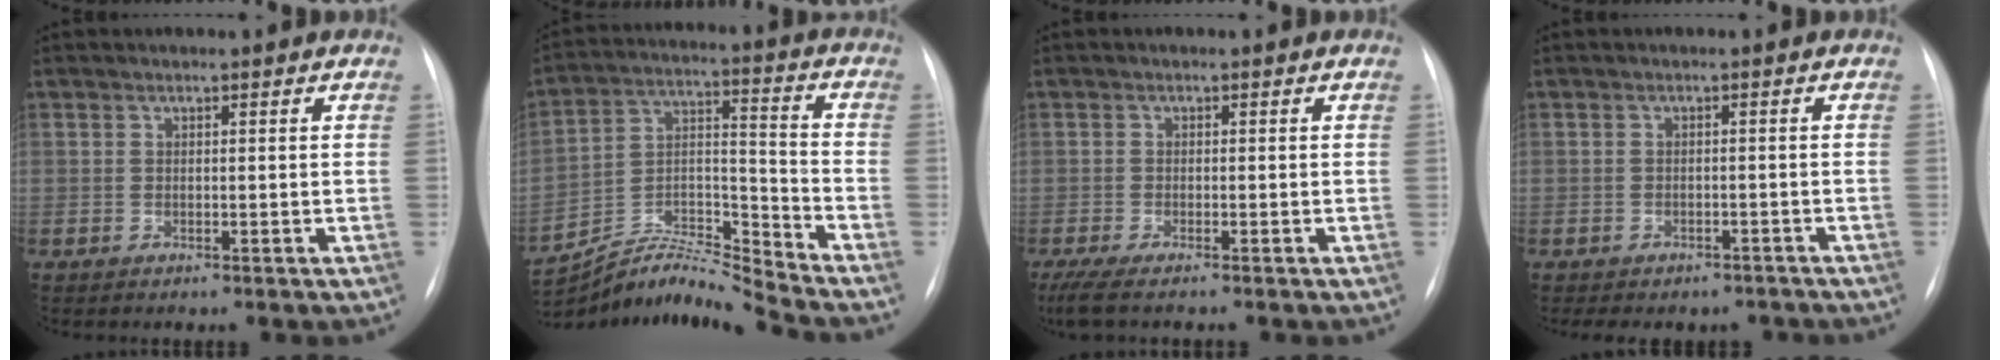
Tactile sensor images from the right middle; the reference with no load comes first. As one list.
[{"total": 13.1, "force": [-12.8, -2.5, 0.6], "torque": [-0.017, 0.048, -0.235]}, {"total": 5.0, "force": [-4.1, 0.5, 2.9], "torque": [-0.053, -0.013, -0.067]}, {"total": 8.0, "force": [-6.7, 3.9, 2.2], "torque": [-0.026, 0.011, -0.073]}]